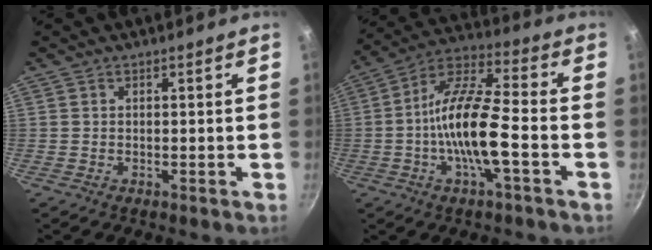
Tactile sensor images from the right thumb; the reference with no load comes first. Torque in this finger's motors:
{"motor_torque": [2.38, 2.24, 2.21, -0.56, 0.81]}